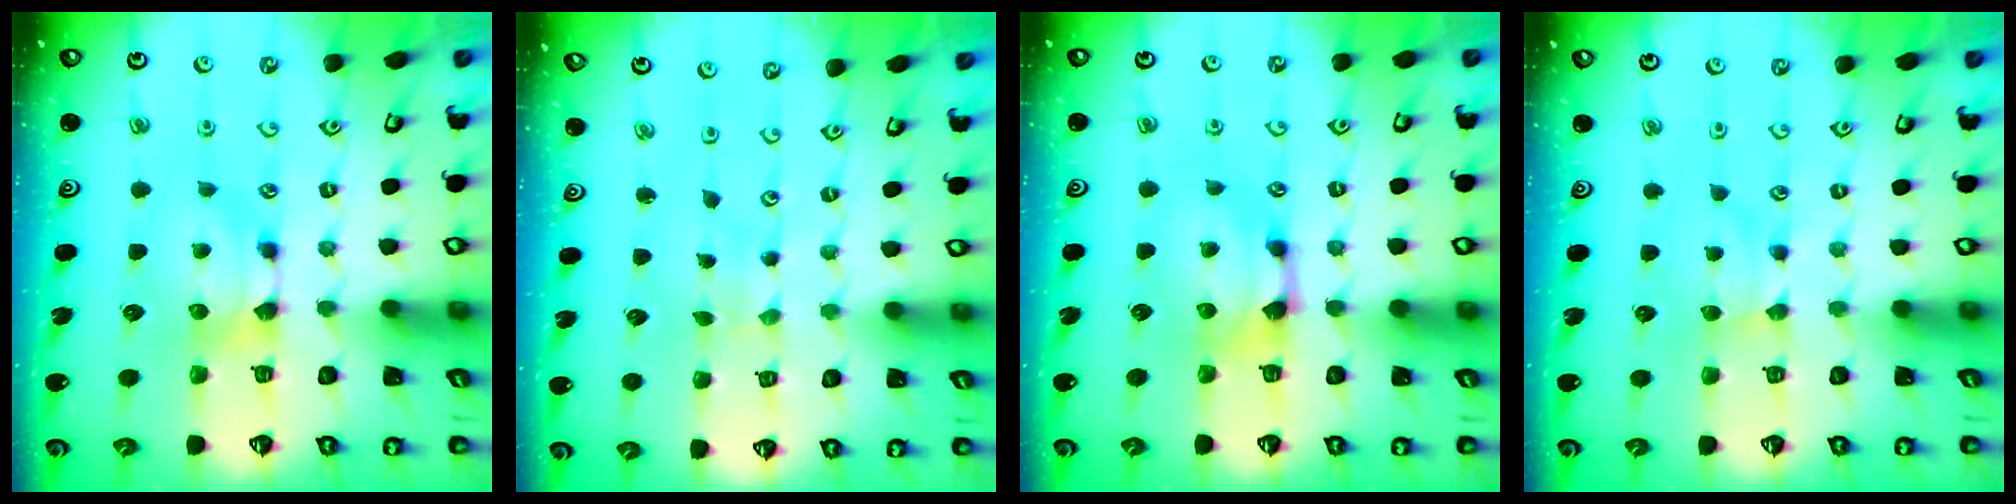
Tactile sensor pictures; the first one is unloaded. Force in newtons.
{"total": 4.4, "press": 4.4, "slide": 0.1}
{"total": 1.5, "press": 1.2, "slide": 0.9}
{"total": 1.8, "press": 1.8, "slide": 0.4}